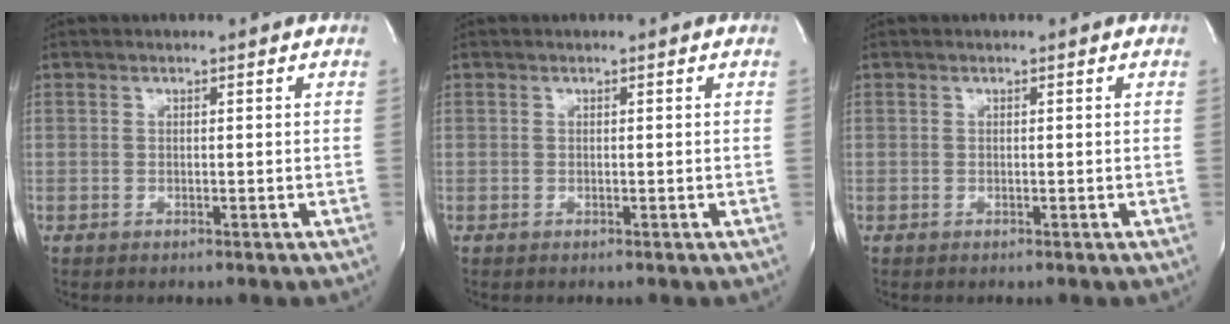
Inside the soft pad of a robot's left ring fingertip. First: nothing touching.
{"total": 0.0}
{"total": 0.0}